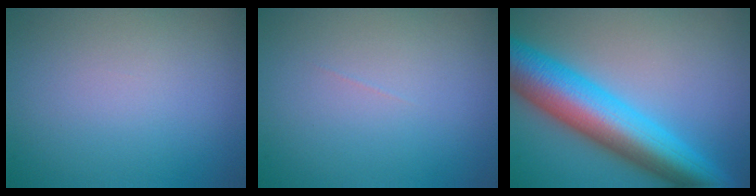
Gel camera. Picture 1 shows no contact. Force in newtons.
{"total": 0.0}
{"total": 11.1, "press": 11.1, "slide": 0.1}